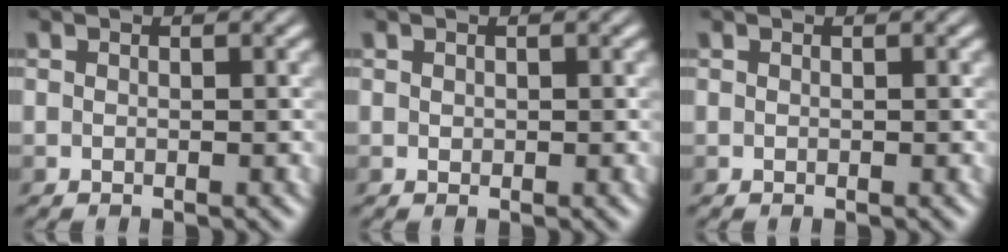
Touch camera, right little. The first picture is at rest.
{"total": 0.0}
{"total": 0.0}